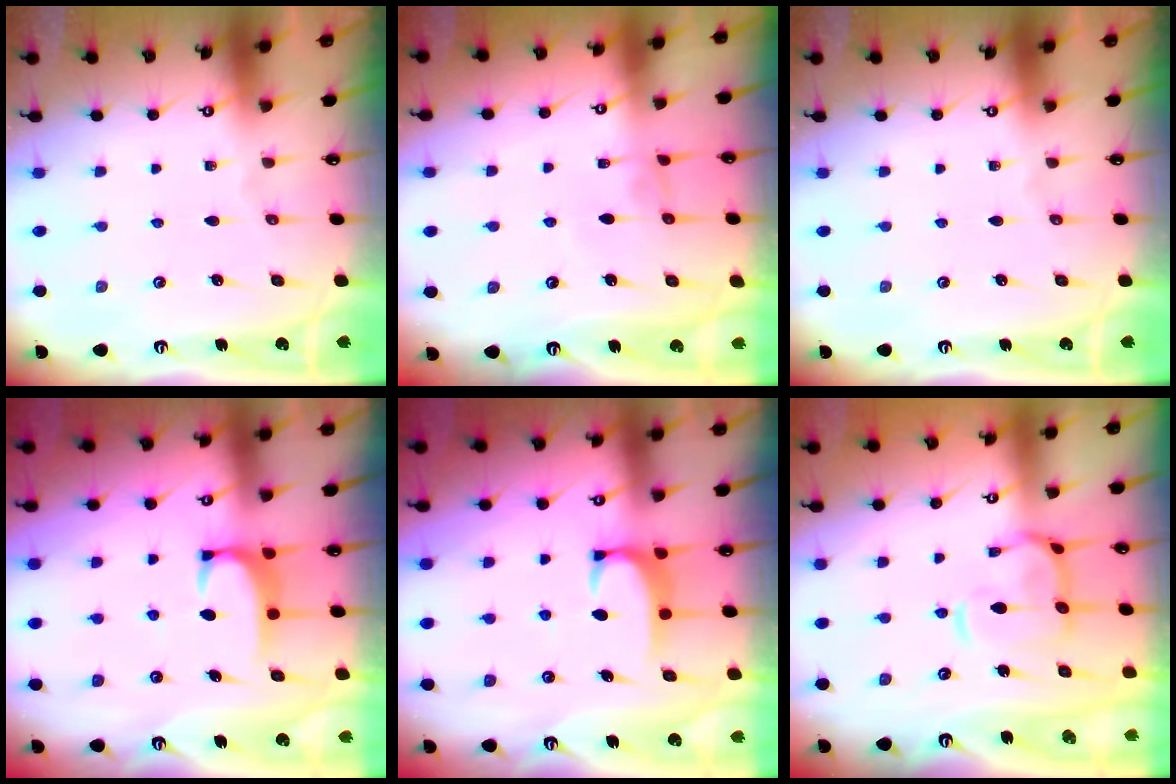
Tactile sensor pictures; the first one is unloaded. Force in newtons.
{"total": 0.8, "press": 0.6, "slide": 0.5}
{"total": 0.0}
{"total": 2.0, "press": 2.0, "slide": 0.5}
{"total": 2.0, "press": 2.0, "slide": 0.5}
{"total": 7.6, "press": 7.5, "slide": 1.2}